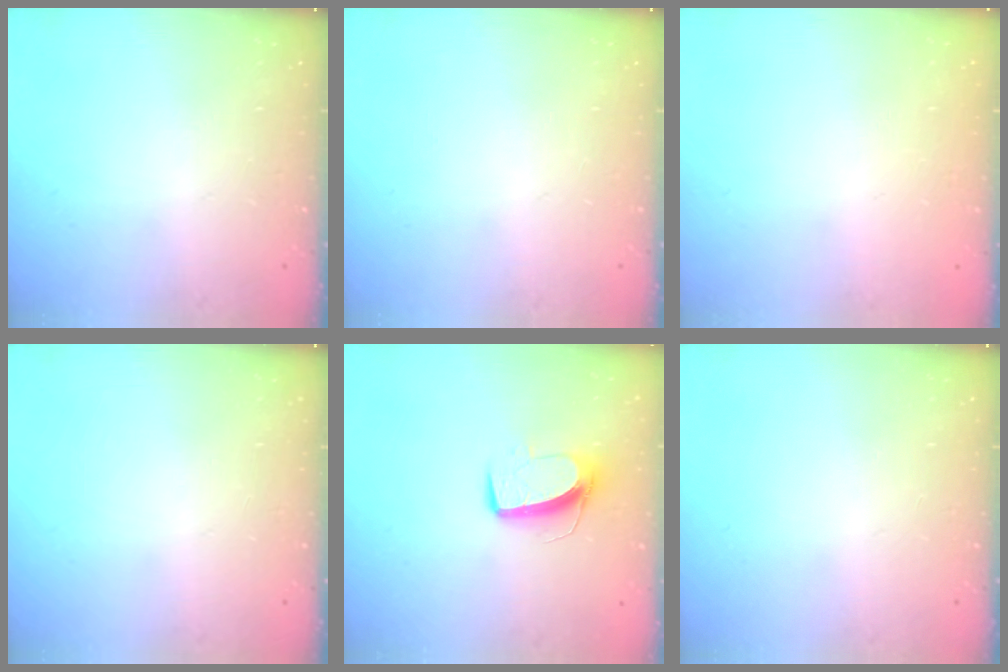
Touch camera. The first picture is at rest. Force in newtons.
{"total": 0.0}
{"total": 0.0}
{"total": 0.0}
{"total": 9.9, "press": 9.9, "slide": 0.4}
{"total": 0.0}